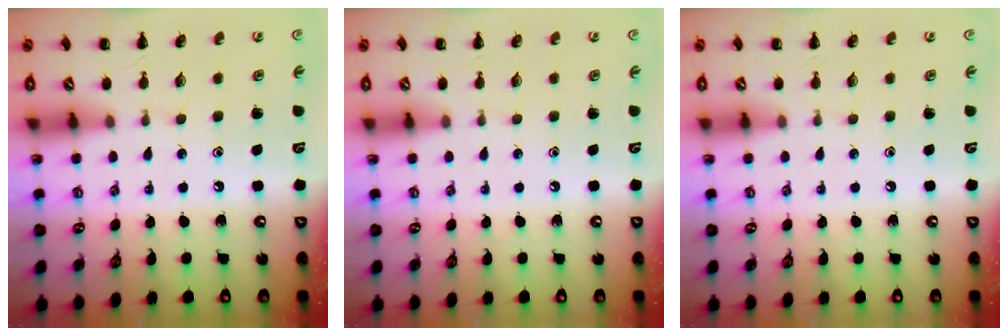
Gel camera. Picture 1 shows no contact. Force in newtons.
{"total": 0.0}
{"total": 0.0}